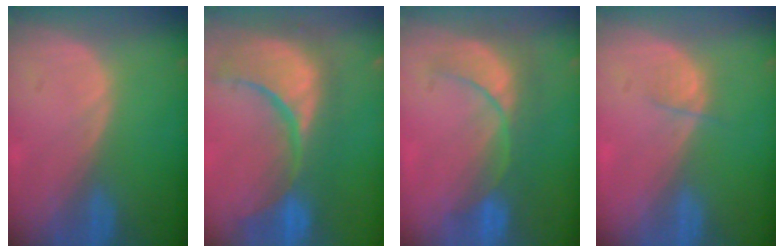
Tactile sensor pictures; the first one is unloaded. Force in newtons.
{"total": 14.3, "press": 12.0, "slide": 7.8}
{"total": 7.9, "press": 7.5, "slide": 2.2}
{"total": 1.9, "press": 1.7, "slide": 0.8}